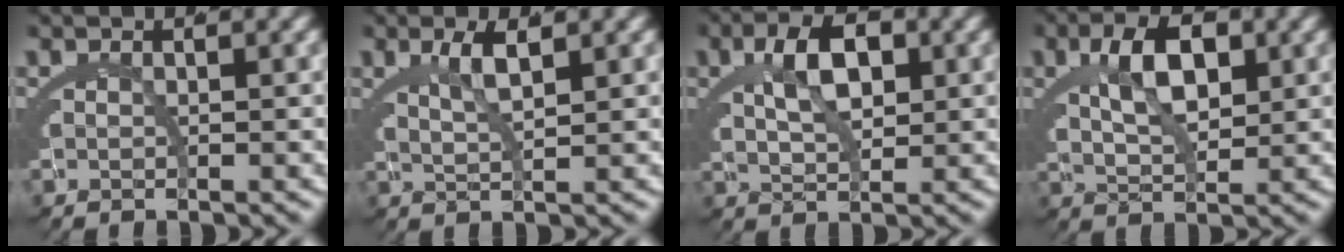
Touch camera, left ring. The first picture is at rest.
{"total": 2.5, "force": [1.1, 0.5, 2.3], "torque": [-0.045, -0.007, 0.027]}
{"total": 4.9, "force": [1.2, 2.4, 4.1], "torque": [-0.069, -0.003, 0.028]}
{"total": 5.4, "force": [1.2, 2.7, 4.5], "torque": [-0.078, -0.006, 0.029]}